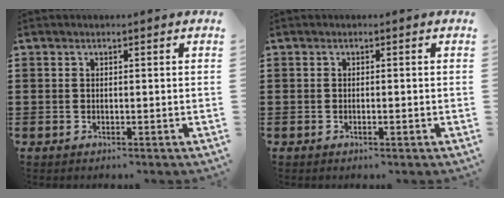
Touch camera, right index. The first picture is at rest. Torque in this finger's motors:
{"motor_torque": [-0.28, -0.05, 0.05, -0.01]}